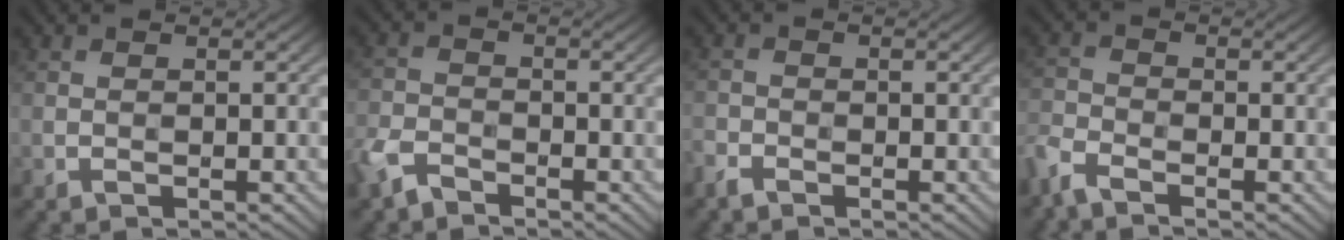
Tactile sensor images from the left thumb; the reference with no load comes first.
{"total": 5.0, "force": [-3.6, 2.5, 2.5], "torque": [-0.060, -0.011, -0.081]}
{"total": 2.1, "force": [-1.9, 0.7, 0.6], "torque": [-0.019, -0.011, -0.039]}
{"total": 4.2, "force": [-3.4, 1.3, 1.9], "torque": [-0.056, -0.014, -0.072]}